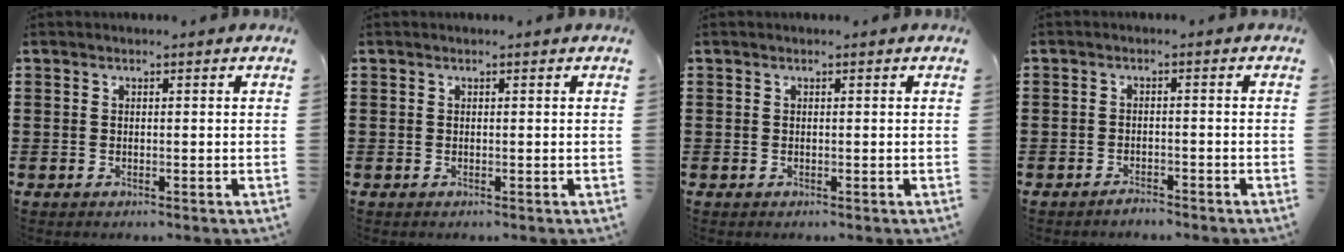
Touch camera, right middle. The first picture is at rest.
{"total": 0.0}
{"total": 0.0}
{"total": 1.5, "force": [-1.5, 0.3, 0.2], "torque": [-0.007, 0.002, -0.031]}